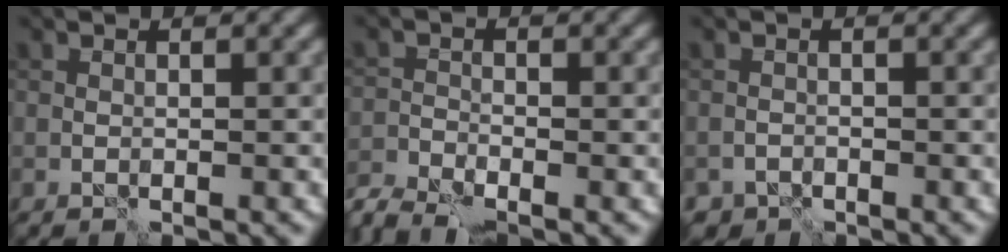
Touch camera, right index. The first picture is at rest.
{"total": 4.6, "force": [-4.1, 1.0, 1.9], "torque": [-0.041, -0.021, -0.087]}
{"total": 1.7, "force": [-1.5, 0.8, -0.1], "torque": [0.001, 0.005, -0.024]}